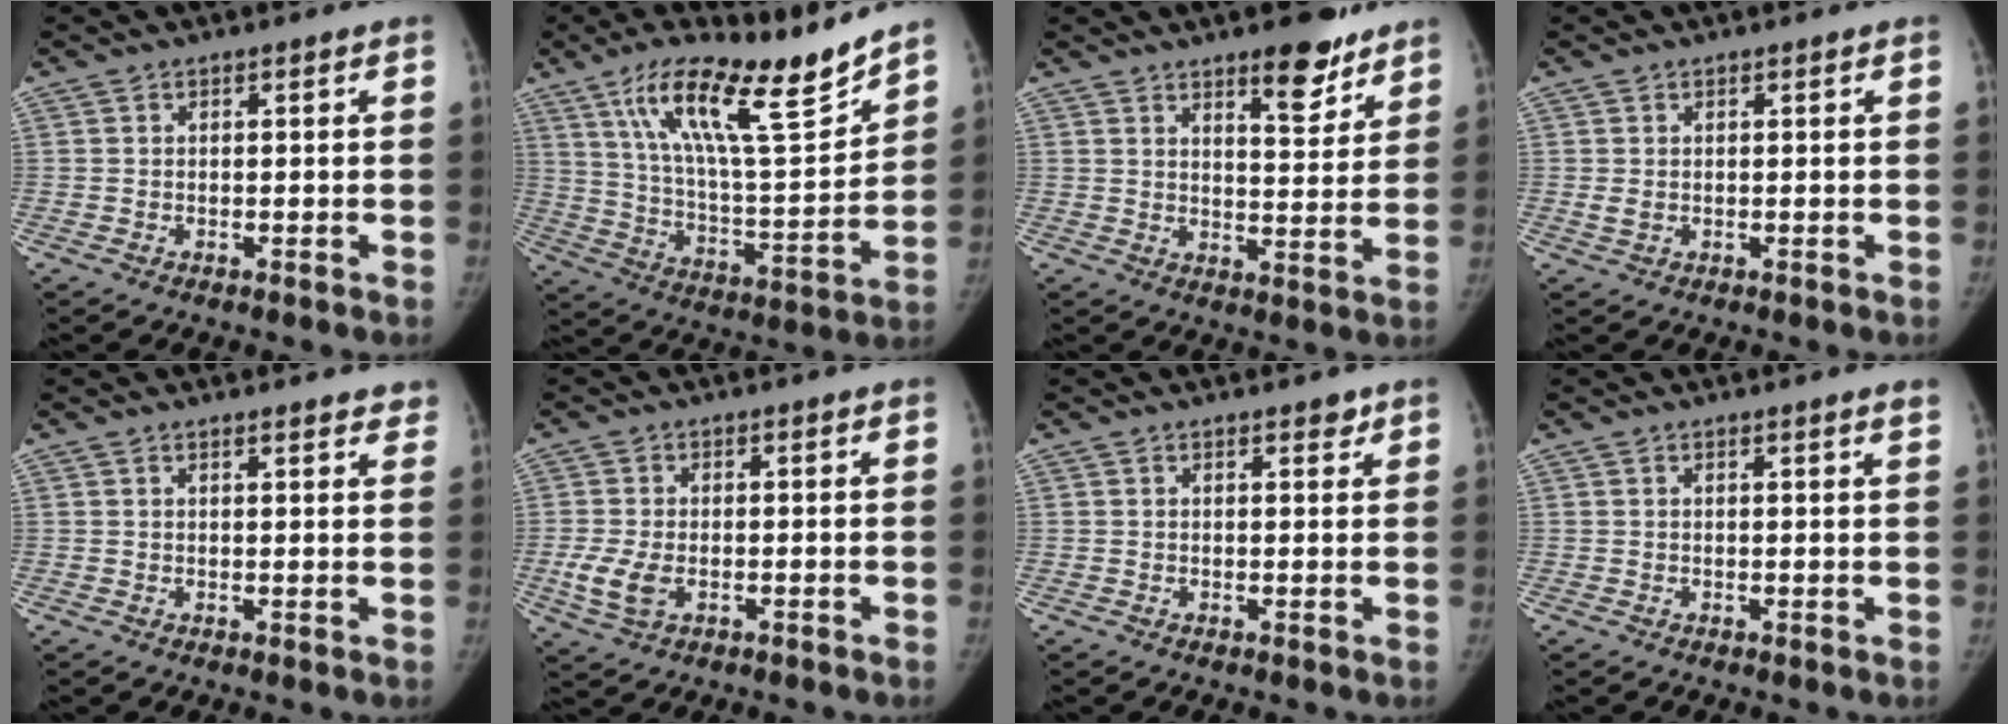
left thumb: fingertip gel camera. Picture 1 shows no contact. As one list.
[{"total": 20.3, "force": [14.6, 4.0, 13.5], "torque": [-0.197, -0.076, 0.255]}, {"total": 9.4, "force": [6.7, 3.3, 5.7], "torque": [-0.054, -0.046, 0.097]}, {"total": 1.4, "force": [0.3, 1.0, 0.9], "torque": [-0.017, -0.004, 0.010]}, {"total": 4.3, "force": [3.8, 1.3, 1.4], "torque": [0.009, -0.013, 0.035]}, {"total": 5.5, "force": [-1.2, 3.3, 4.3], "torque": [-0.098, -0.008, -0.020]}, {"total": 1.5, "force": [1.2, 0.7, 0.6], "torque": [0.000, -0.007, 0.013]}, {"total": 1.4, "force": [1.2, -0.1, 0.8], "torque": [-0.008, -0.004, 0.011]}]